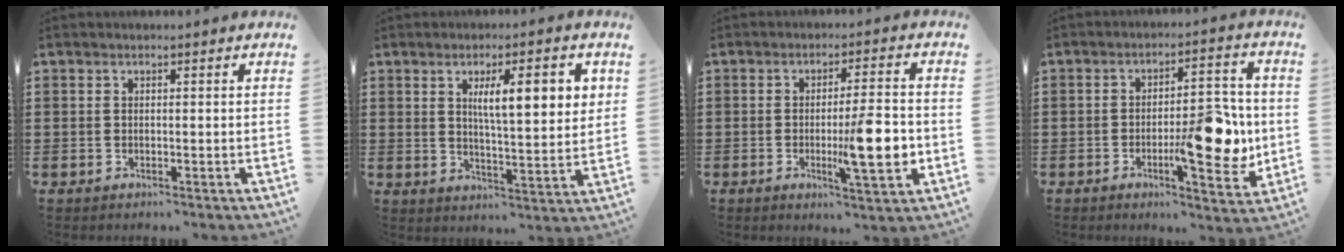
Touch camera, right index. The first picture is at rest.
{"total": 8.7, "force": [3.0, 2.3, 7.8], "torque": [-0.130, -0.001, 0.043]}
{"total": 10.4, "force": [-1.9, 2.0, 10.0], "torque": [-0.137, -0.008, -0.030]}
{"total": 11.6, "force": [-1.9, 4.0, 10.7], "torque": [-0.130, -0.005, -0.030]}